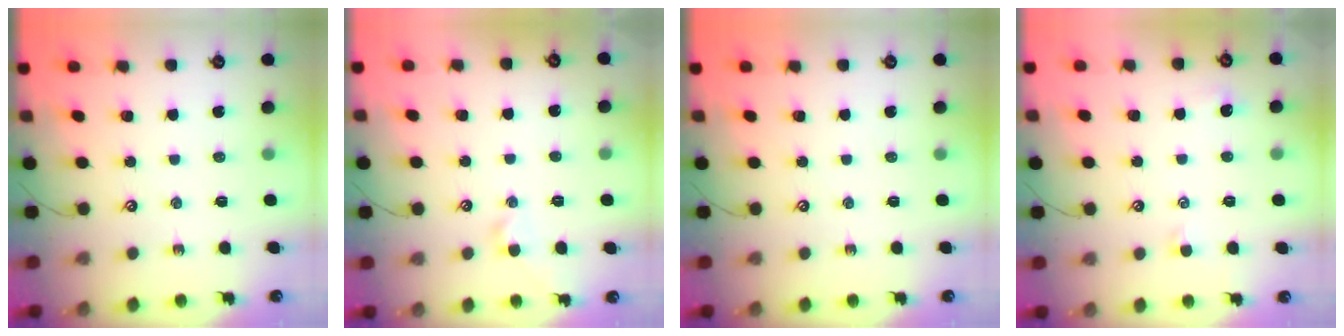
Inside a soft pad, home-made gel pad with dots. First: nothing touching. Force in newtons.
{"total": 1.2, "press": 1.1, "slide": 0.4}
{"total": 0.0}
{"total": 0.7, "press": 0.5, "slide": 0.5}